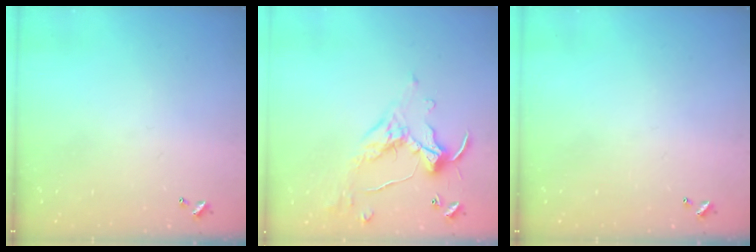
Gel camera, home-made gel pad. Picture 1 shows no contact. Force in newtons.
{"total": 1.1, "press": 1.1, "slide": 0.1}
{"total": 0.0}